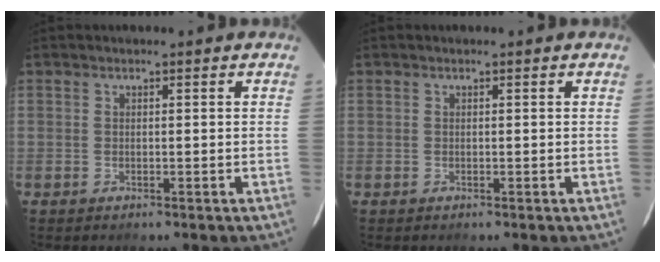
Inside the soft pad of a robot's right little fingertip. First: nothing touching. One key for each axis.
{"total": 0.0}